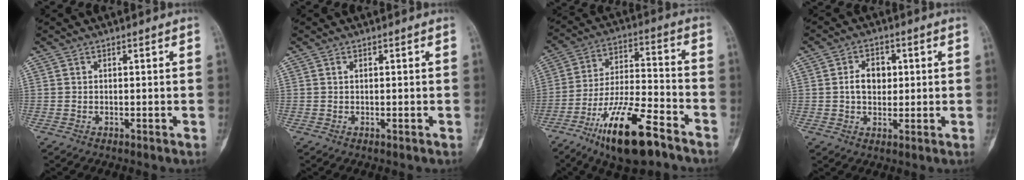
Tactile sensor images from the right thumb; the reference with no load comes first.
{"total": 0.8, "force": [0.0, 0.3, 0.7], "torque": [-0.016, 0.001, 0.003]}
{"total": 18.1, "force": [-11.2, 5.6, 13.1], "torque": [-0.234, 0.067, -0.194]}
{"total": 5.8, "force": [0.7, 4.1, 3.9], "torque": [-0.051, 0.005, 0.010]}